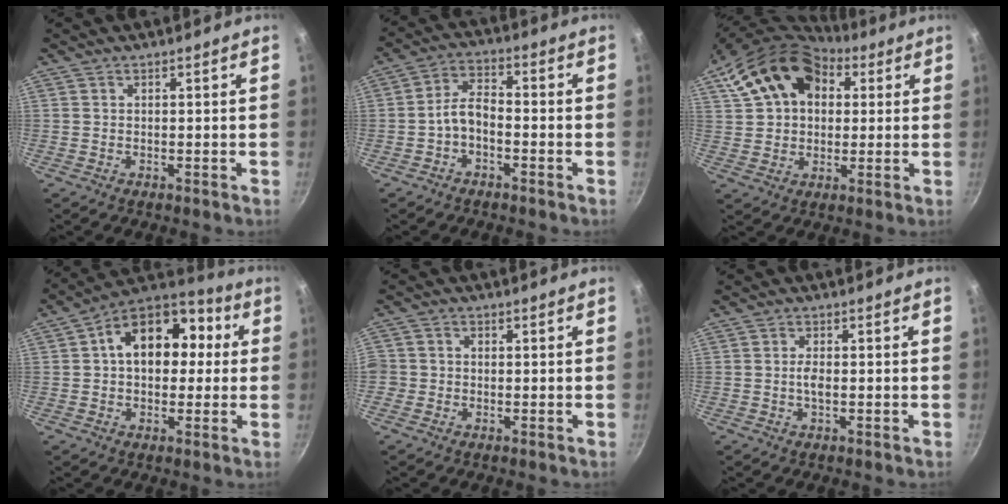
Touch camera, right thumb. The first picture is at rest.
{"total": 5.4, "force": [-2.1, 3.1, 4.0], "torque": [-0.068, 0.037, -0.044]}
{"total": 18.6, "force": [7.4, 12.9, 11.2], "torque": [-0.192, 0.019, 0.119]}
{"total": 16.6, "force": [2.5, 11.7, 11.5], "torque": [-0.133, 0.038, 0.021]}
{"total": 2.9, "force": [-0.6, 2.7, 0.9], "torque": [-0.009, 0.010, -0.018]}
{"total": 2.3, "force": [-0.2, 1.0, 2.0], "torque": [-0.041, 0.003, -0.007]}